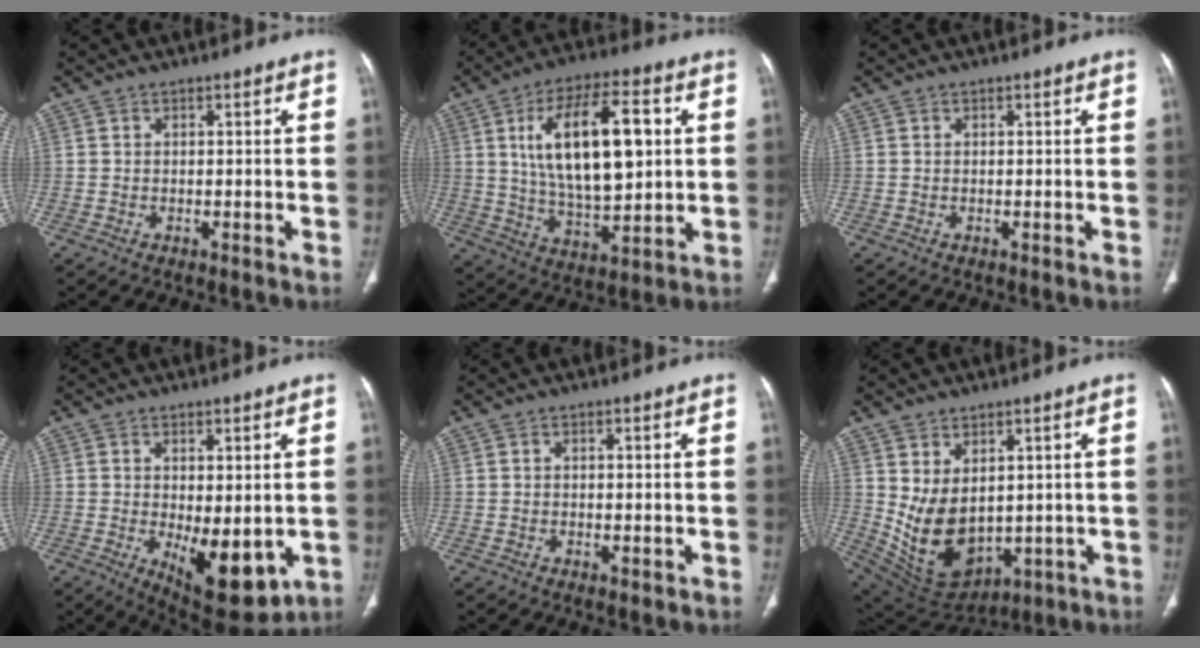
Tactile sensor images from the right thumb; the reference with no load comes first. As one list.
[{"total": 19.2, "force": [4.1, 8.2, 16.8], "torque": [-0.271, -0.004, 0.076]}, {"total": 0.0}, {"total": 12.0, "force": [-2.5, 5.2, 10.5], "torque": [-0.135, -0.021, -0.016]}, {"total": 1.1, "force": [-0.4, 0.5, 1.0], "torque": [-0.012, -0.001, -0.002]}, {"total": 12.7, "force": [0.8, 8.3, 9.5], "torque": [-0.148, -0.017, 0.057]}]